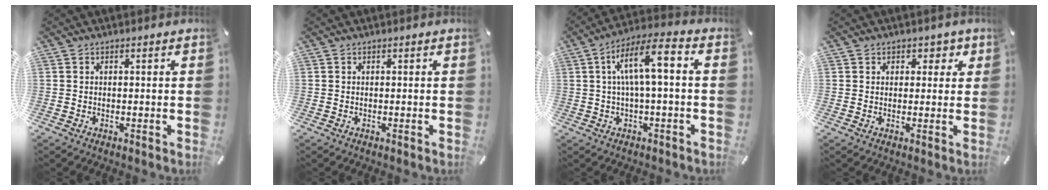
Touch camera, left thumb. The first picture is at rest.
{"total": 0.0}
{"total": 10.9, "force": [1.6, 3.2, 10.3], "torque": [-0.180, 0.009, 0.027]}
{"total": 2.7, "force": [0.9, 2.4, 0.8], "torque": [0.013, -0.005, 0.008]}